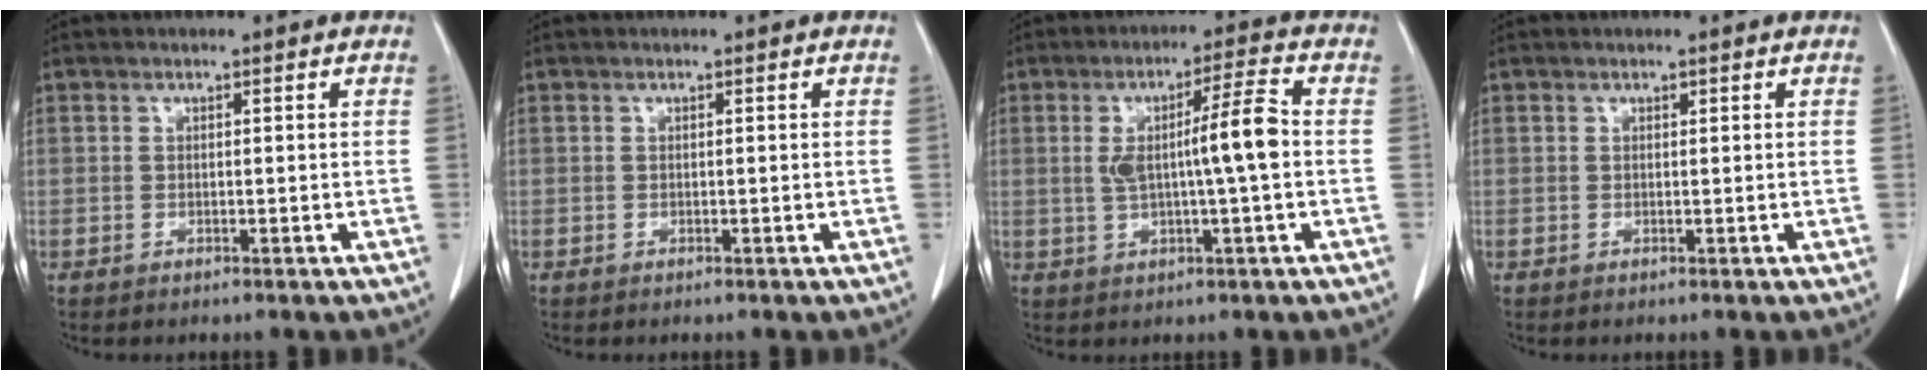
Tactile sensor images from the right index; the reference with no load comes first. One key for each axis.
{"total": 0.0}
{"total": 8.2, "fx": 0.1, "fy": 0.1, "fz": 8.2, "tx": -0.141, "ty": 0.011, "tz": 0.001}
{"total": 0.0}